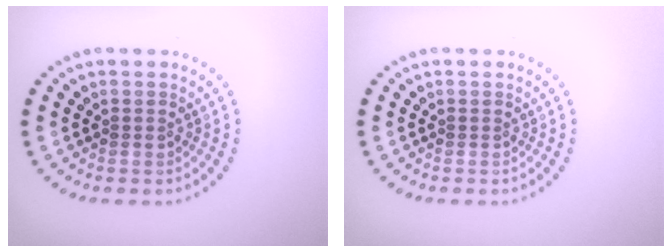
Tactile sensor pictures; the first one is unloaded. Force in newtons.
{"total": 0.0}